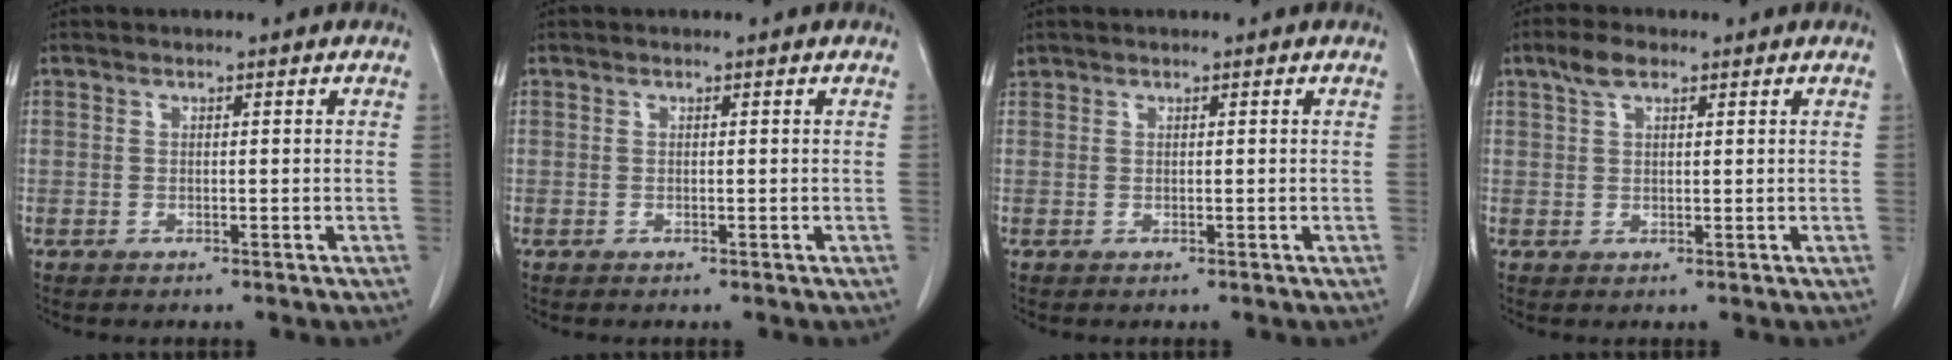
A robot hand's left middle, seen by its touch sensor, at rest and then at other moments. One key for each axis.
{"total": 0.0}
{"total": 0.5, "fx": 0.5, "fy": 0.2, "fz": -0.1, "tx": -0.005, "ty": 0.015, "tz": 0.013}
{"total": 3.1, "fx": 2.0, "fy": 1.3, "fz": 2.1, "tx": -0.046, "ty": 0.012, "tz": 0.040}